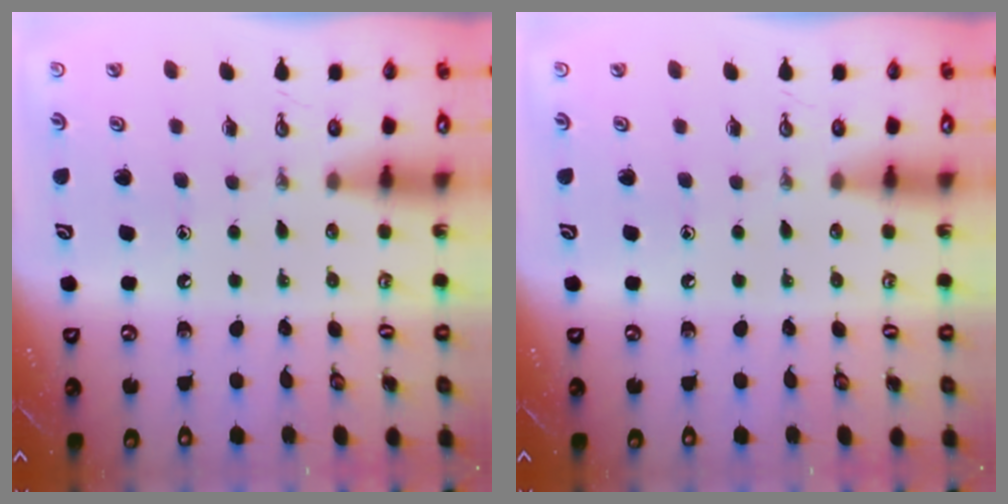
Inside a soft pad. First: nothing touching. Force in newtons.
{"total": 0.0}